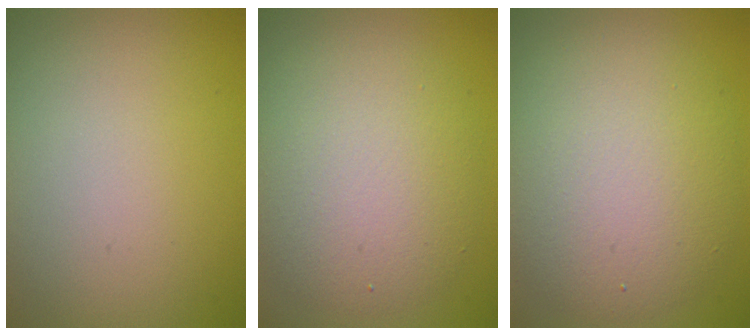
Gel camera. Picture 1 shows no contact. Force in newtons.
{"total": 6.1, "press": 6.1, "slide": 0.4}
{"total": 7.8, "press": 7.7, "slide": 0.6}